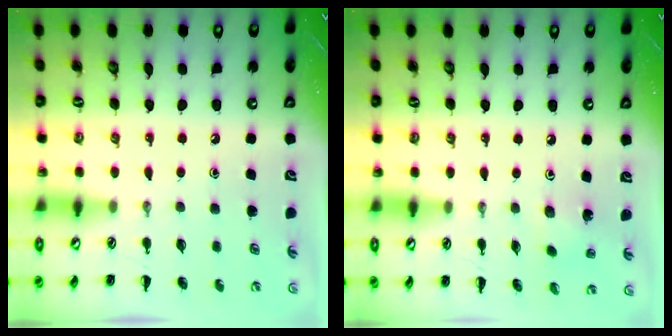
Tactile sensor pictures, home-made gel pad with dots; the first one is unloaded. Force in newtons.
{"total": 1.8, "press": 1.6, "slide": 0.7}